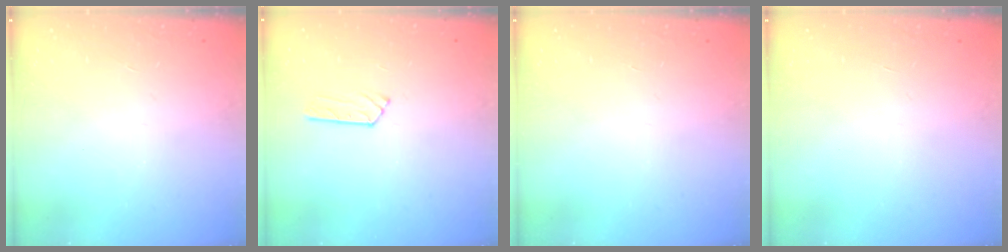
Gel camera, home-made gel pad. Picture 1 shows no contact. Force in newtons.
{"total": 4.0, "press": 3.9, "slide": 0.4}
{"total": 0.0}
{"total": 0.0}